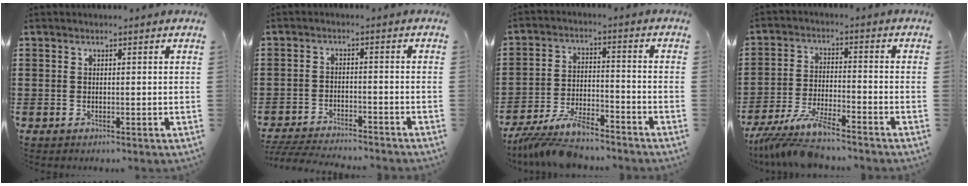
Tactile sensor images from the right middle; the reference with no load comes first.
{"total": 4.3, "force": [-4.2, 0.1, 0.6], "torque": [-0.019, -0.002, -0.089]}
{"total": 7.8, "force": [-7.0, 1.5, 3.2], "torque": [-0.070, 0.002, -0.136]}
{"total": 7.9, "force": [-6.9, 0.3, 3.8], "torque": [-0.086, -0.010, -0.137]}